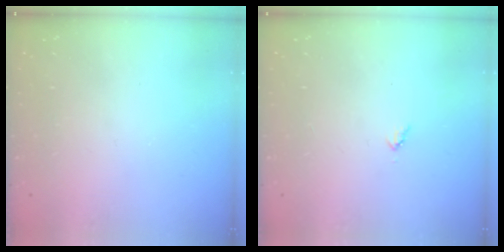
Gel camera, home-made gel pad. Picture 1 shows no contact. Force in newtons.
{"total": 3.0, "press": 3.0, "slide": 0.3}